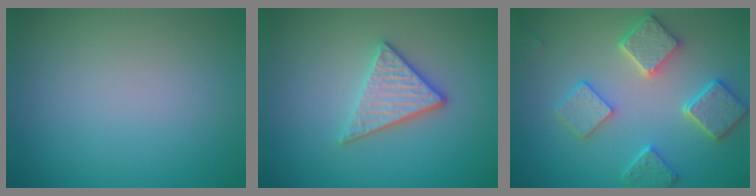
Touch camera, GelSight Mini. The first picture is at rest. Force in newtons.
{"total": 3.3, "press": 2.9, "slide": 1.5}
{"total": 5.2, "press": 4.7, "slide": 2.3}